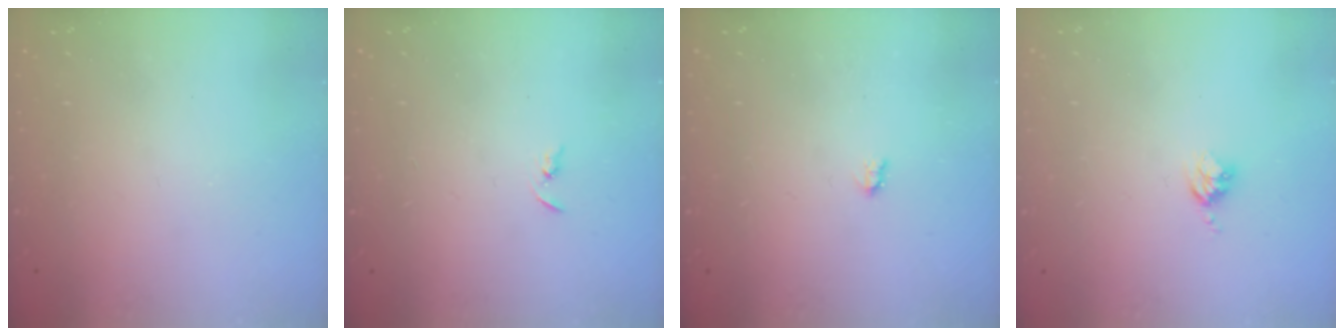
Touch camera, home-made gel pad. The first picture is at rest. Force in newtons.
{"total": 2.4, "press": 2.3, "slide": 0.2}
{"total": 1.7, "press": 1.6, "slide": 0.3}
{"total": 3.4, "press": 3.4, "slide": 0.4}